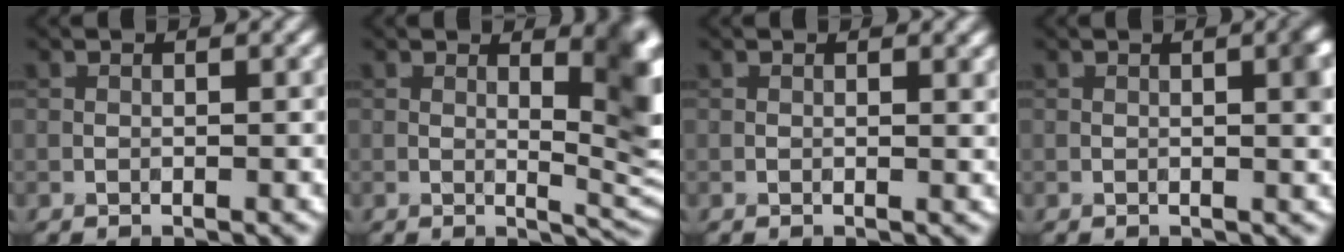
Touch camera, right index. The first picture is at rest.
{"total": 6.9, "force": [1.6, 2.1, 6.4], "torque": [-0.067, -0.007, 0.028]}
{"total": 0.7, "force": [0.3, 0.2, 0.6], "torque": [-0.007, -0.004, 0.006]}
{"total": 2.0, "force": [0.2, 0.5, 2.0], "torque": [-0.022, 0.001, 0.004]}